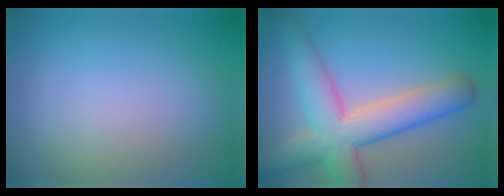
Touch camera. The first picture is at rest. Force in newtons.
{"total": 8.1, "press": 8.1, "slide": 0.6}